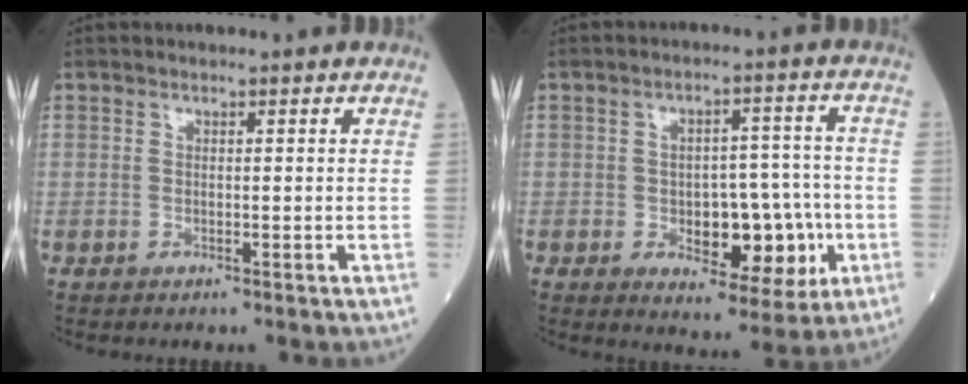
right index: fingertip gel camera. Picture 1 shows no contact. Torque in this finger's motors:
{"motor_torque": [0.32, -0.18, 0.15, 0.07]}